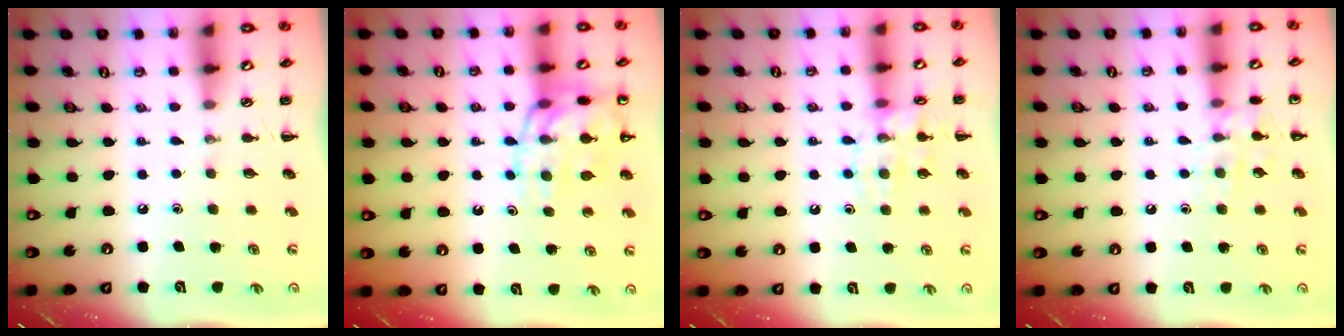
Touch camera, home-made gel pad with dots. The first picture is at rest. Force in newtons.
{"total": 16.3, "press": 16.0, "slide": 2.8}
{"total": 12.0, "press": 12.0, "slide": 0.8}
{"total": 8.1, "press": 8.0, "slide": 1.3}